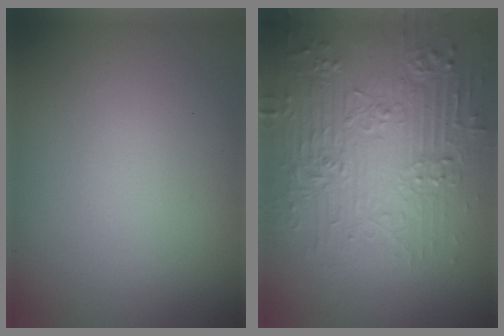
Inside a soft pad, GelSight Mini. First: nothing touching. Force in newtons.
{"total": 7.4, "press": 5.9, "slide": 4.6}